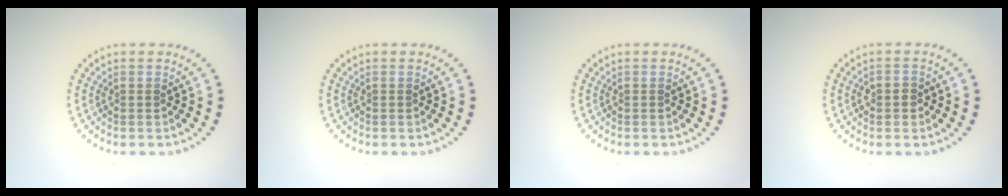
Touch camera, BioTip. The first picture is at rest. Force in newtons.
{"total": 0.0}
{"total": 0.0}
{"total": 1.4, "press": 1.4, "slide": 0.5}